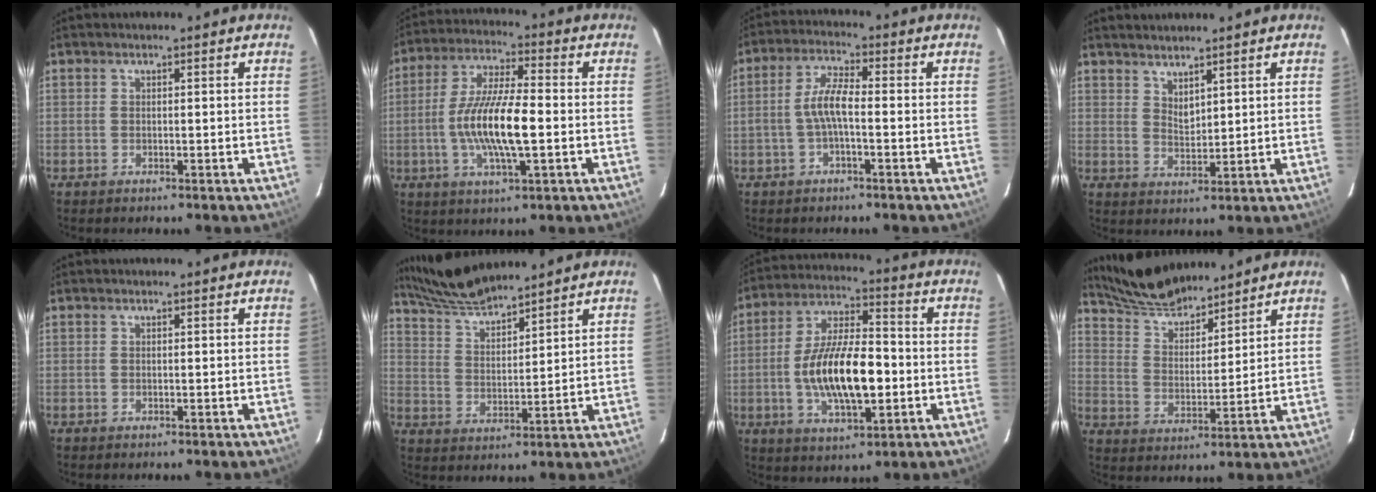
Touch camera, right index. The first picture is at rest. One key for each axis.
{"total": 13.3, "fx": -2.2, "fy": 3.0, "fz": 12.7, "tx": -0.252, "ty": -0.001, "tz": -0.044}
{"total": 5.2, "fx": -1.4, "fy": 1.3, "fz": 4.9, "tx": -0.104, "ty": 0.014, "tz": -0.027}
{"total": 4.2, "fx": 3.6, "fy": 1.1, "fz": 1.7, "tx": -0.025, "ty": -0.003, "tz": 0.064}
{"total": 0.0}
{"total": 10.1, "fx": 9.4, "fy": 1.0, "fz": 3.7, "tx": -0.076, "ty": 0.008, "tz": 0.178}
{"total": 15.9, "fx": -2.8, "fy": 6.1, "fz": 14.4, "tx": -0.272, "ty": 0.003, "tz": -0.047}
{"total": 12.8, "fx": 11.5, "fy": 3.3, "fz": 4.6, "tx": -0.091, "ty": 0.018, "tz": 0.207}